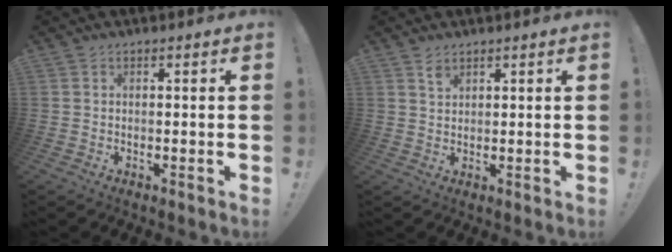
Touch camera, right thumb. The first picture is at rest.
{"total": 2.4, "force": [1.8, 1.3, 0.9], "torque": [0.003, -0.017, 0.030]}